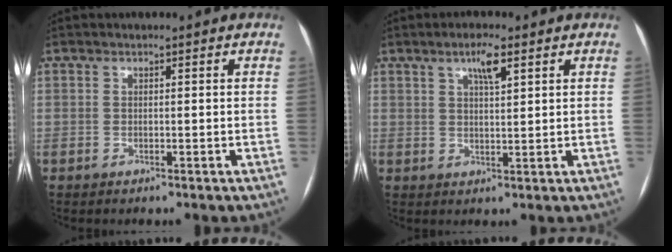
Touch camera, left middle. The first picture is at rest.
{"total": 4.1, "force": [2.2, 0.7, 3.3], "torque": [-0.061, 0.003, 0.038]}